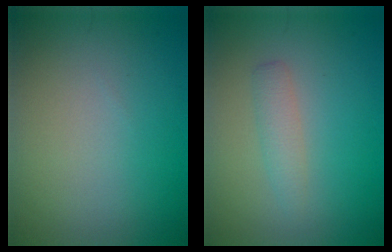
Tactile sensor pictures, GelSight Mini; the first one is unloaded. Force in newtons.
{"total": 1.7, "press": 1.7, "slide": 0.1}